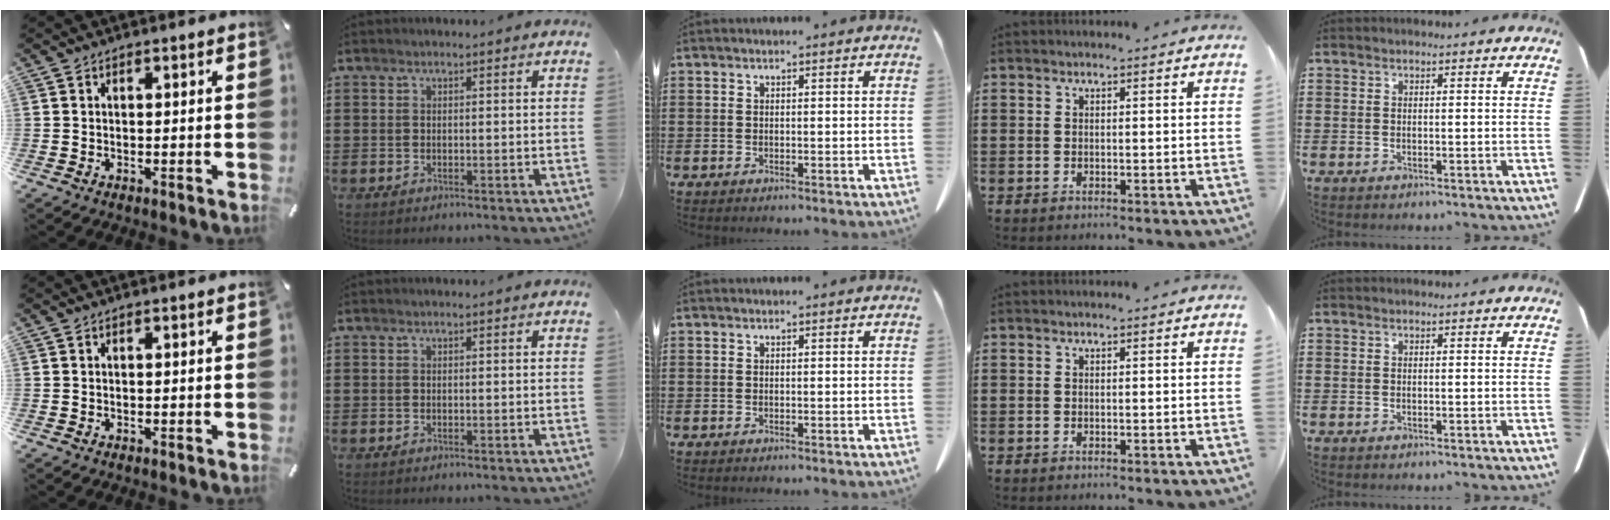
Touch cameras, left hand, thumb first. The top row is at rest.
{}